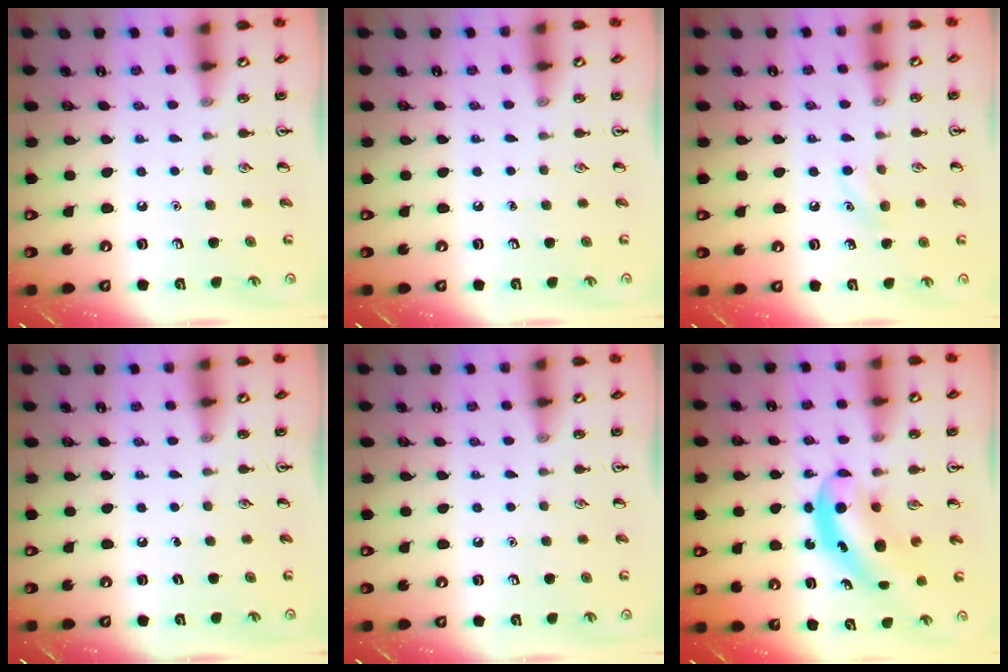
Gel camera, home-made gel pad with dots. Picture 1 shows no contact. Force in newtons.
{"total": 0.0}
{"total": 6.2, "press": 5.9, "slide": 1.8}
{"total": 0.0}
{"total": 0.0}
{"total": 7.6, "press": 7.5, "slide": 1.2}